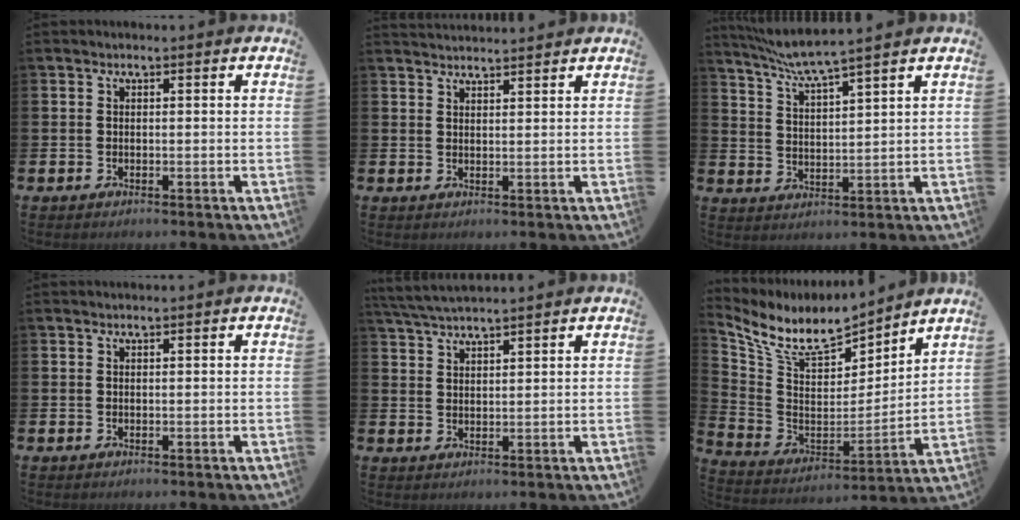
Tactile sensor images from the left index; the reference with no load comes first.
{"total": 2.4, "force": [2.4, 0.2, 0.1], "torque": [0.004, -0.015, 0.042]}
{"total": 5.2, "force": [4.8, -0.6, 1.7], "torque": [-0.050, -0.030, 0.082]}
{"total": 0.0}
{"total": 3.8, "force": [3.7, 0.0, 1.0], "torque": [-0.032, -0.013, 0.069]}
{"total": 9.6, "force": [8.5, 3.2, 3.3], "torque": [-0.108, -0.057, 0.151]}